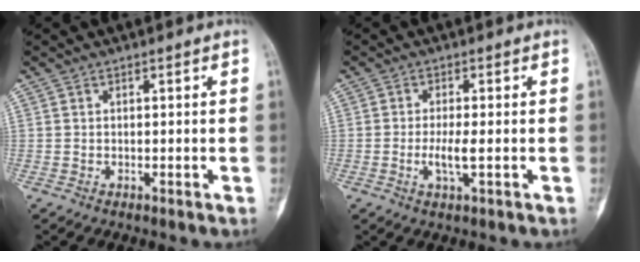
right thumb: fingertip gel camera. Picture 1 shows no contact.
{"total": 3.8, "force": [-0.8, 0.8, 3.6], "torque": [-0.077, -0.006, -0.017]}